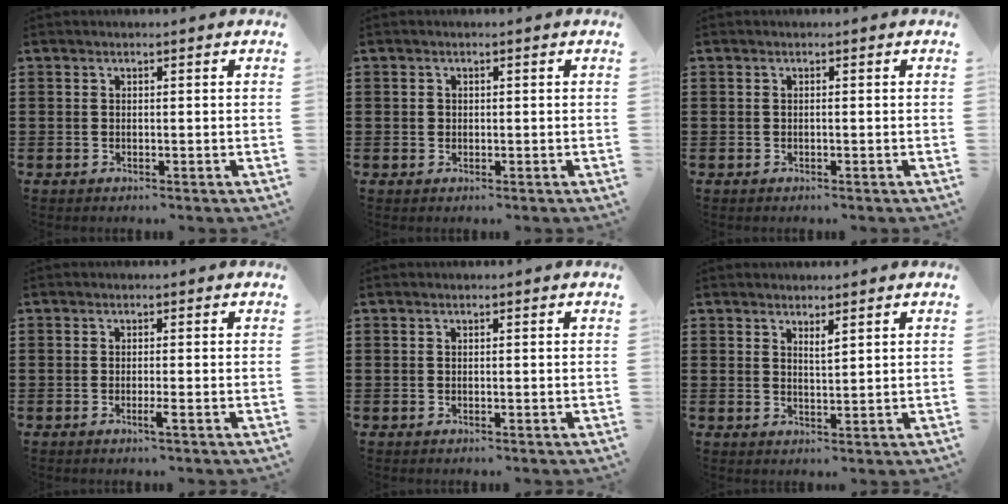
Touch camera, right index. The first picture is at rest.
{"total": 0.7, "force": [0.0, 0.7, 0.2], "torque": [-0.006, 0.003, 0.001]}
{"total": 0.0}
{"total": 1.6, "force": [-0.9, -0.1, 1.4], "torque": [-0.029, -0.008, -0.019]}
{"total": 0.0}
{"total": 1.7, "force": [1.4, 0.2, 0.9], "torque": [-0.018, 0.003, 0.025]}